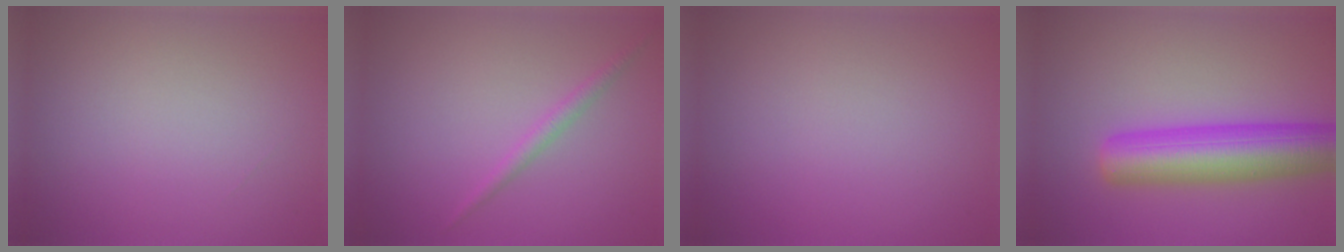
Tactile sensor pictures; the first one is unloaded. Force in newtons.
{"total": 1.3, "press": 1.3, "slide": 0.0}
{"total": 0.0}
{"total": 7.6, "press": 7.6, "slide": 0.2}